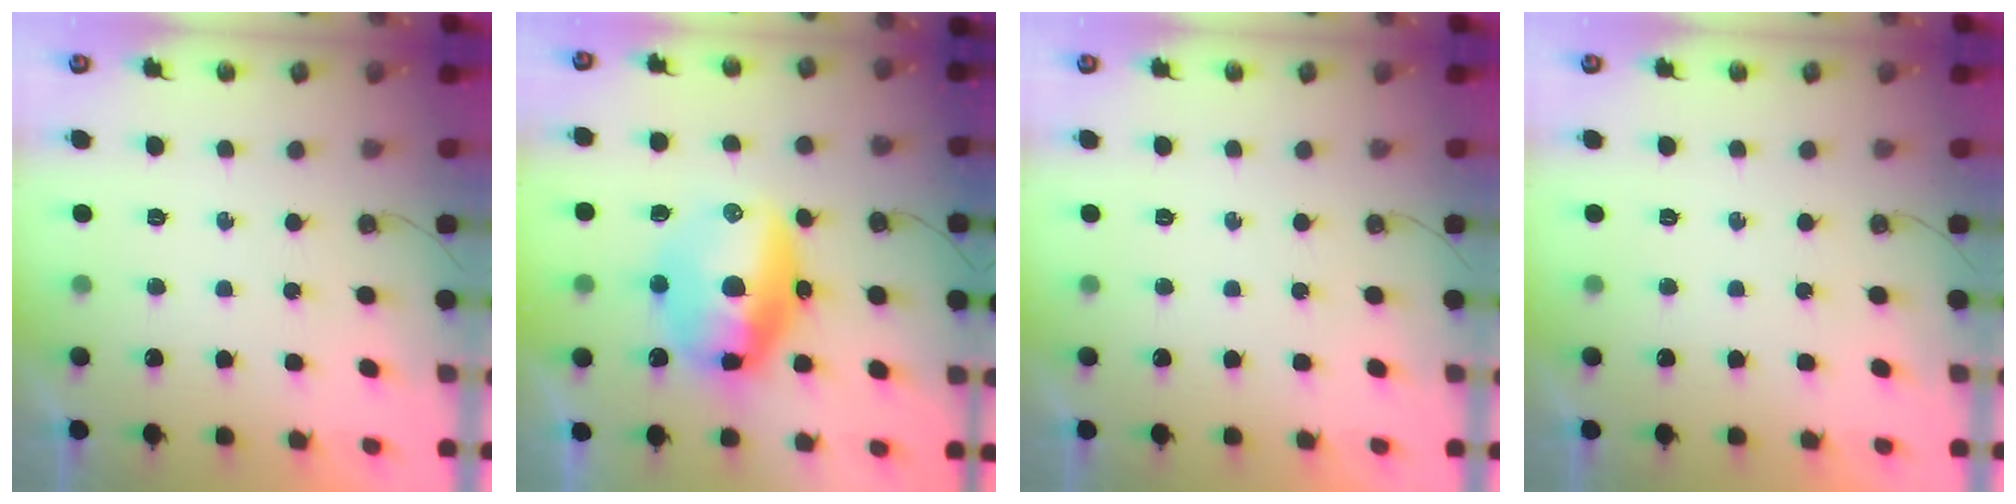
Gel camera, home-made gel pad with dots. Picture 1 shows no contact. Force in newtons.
{"total": 16.1, "press": 16.1, "slide": 1.5}
{"total": 0.0}
{"total": 0.0}